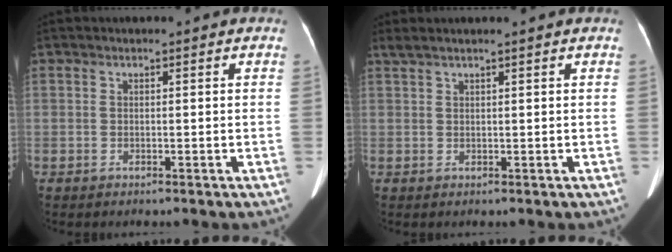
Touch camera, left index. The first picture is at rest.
{"total": 1.8, "force": [1.4, -0.3, 1.1], "torque": [-0.028, 0.025, 0.036]}